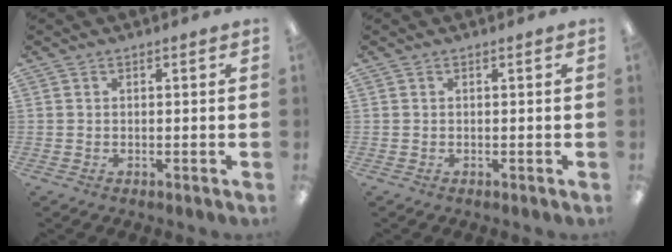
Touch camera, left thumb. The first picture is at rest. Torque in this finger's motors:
{"motor_torque": [-0.03, -0.02, 0.10, -0.10, 0.00]}